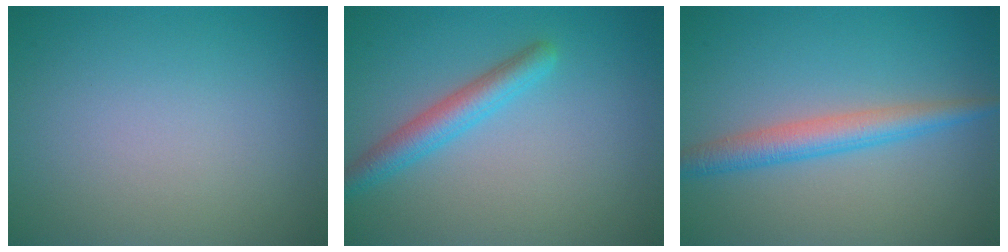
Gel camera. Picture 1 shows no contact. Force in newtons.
{"total": 3.0, "press": 3.0, "slide": 0.1}
{"total": 3.4, "press": 3.4, "slide": 0.1}